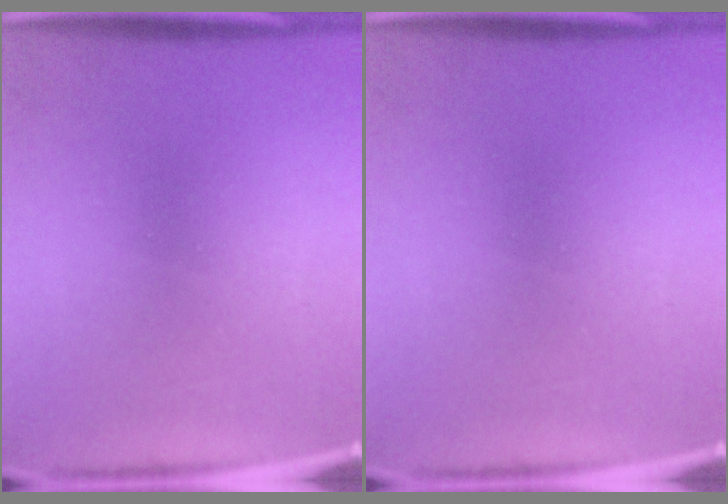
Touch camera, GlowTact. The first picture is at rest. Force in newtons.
{"total": 0.0}